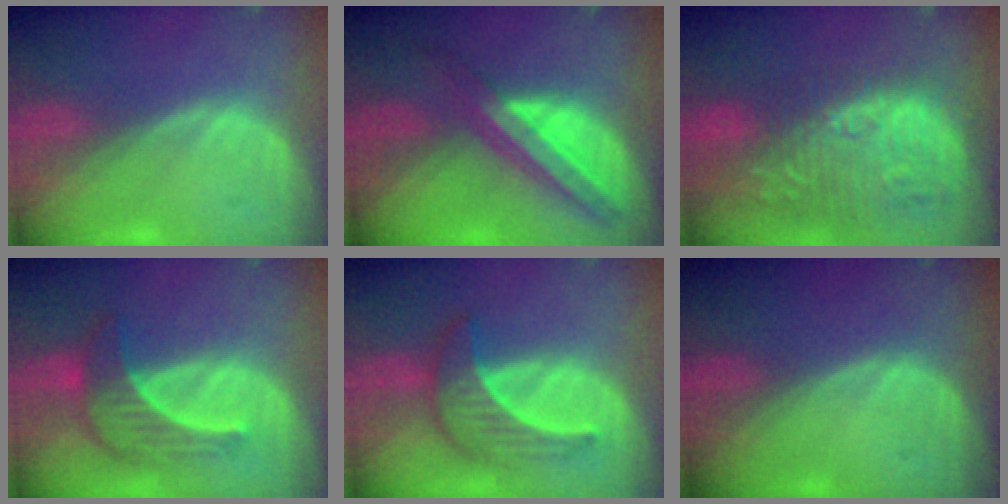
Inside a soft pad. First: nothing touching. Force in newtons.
{"total": 8.2, "press": 6.9, "slide": 4.4}
{"total": 13.3, "press": 12.0, "slide": 5.6}
{"total": 7.3, "press": 6.8, "slide": 2.7}
{"total": 6.5, "press": 6.4, "slide": 1.1}
{"total": 0.0}